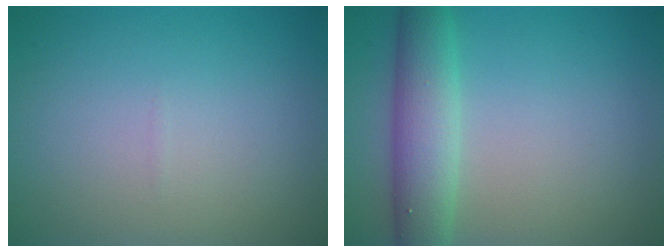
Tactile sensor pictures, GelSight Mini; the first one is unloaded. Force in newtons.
{"total": 4.9, "press": 4.9, "slide": 0.1}